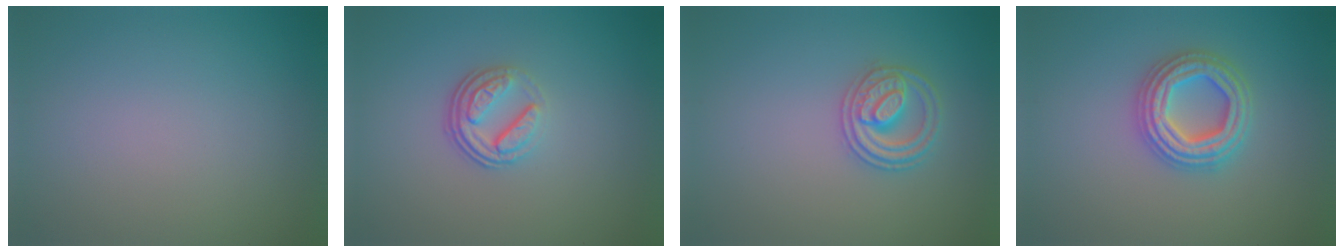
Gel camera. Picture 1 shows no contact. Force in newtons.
{"total": 3.7, "press": 2.6, "slide": 2.6}
{"total": 2.7, "press": 2.6, "slide": 0.3}
{"total": 4.7, "press": 4.7, "slide": 0.7}